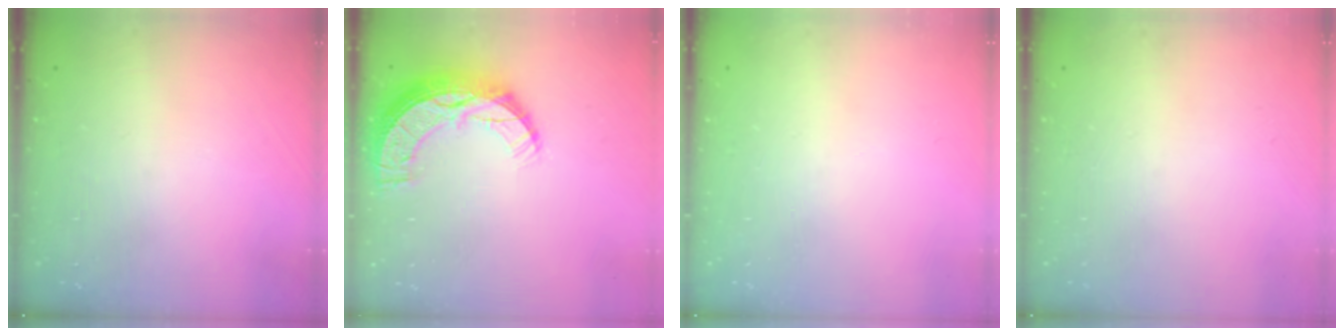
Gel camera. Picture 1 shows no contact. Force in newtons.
{"total": 12.3, "press": 12.2, "slide": 0.9}
{"total": 0.0}
{"total": 0.0}